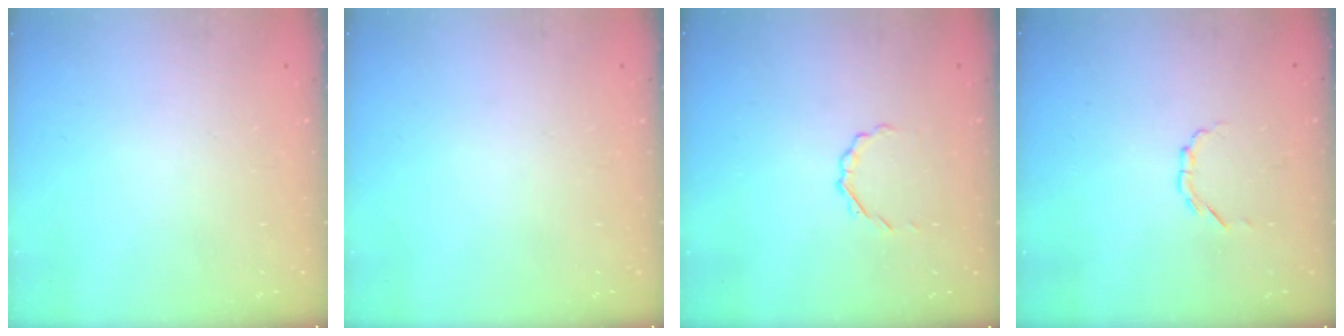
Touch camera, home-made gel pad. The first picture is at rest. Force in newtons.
{"total": 0.0}
{"total": 2.2, "press": 2.1, "slide": 0.7}
{"total": 2.3, "press": 2.2, "slide": 0.8}